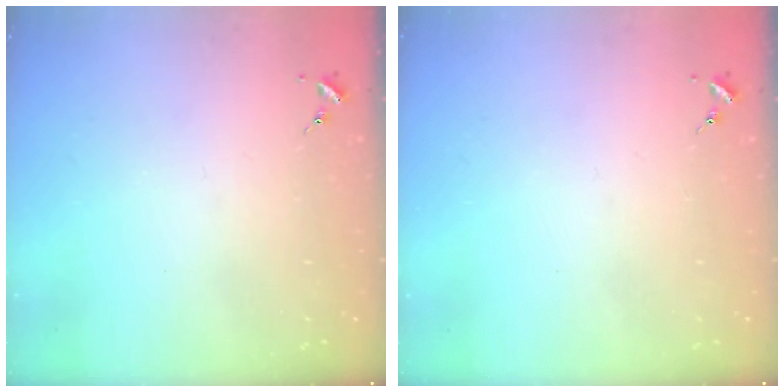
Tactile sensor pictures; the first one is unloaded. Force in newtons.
{"total": 0.0}